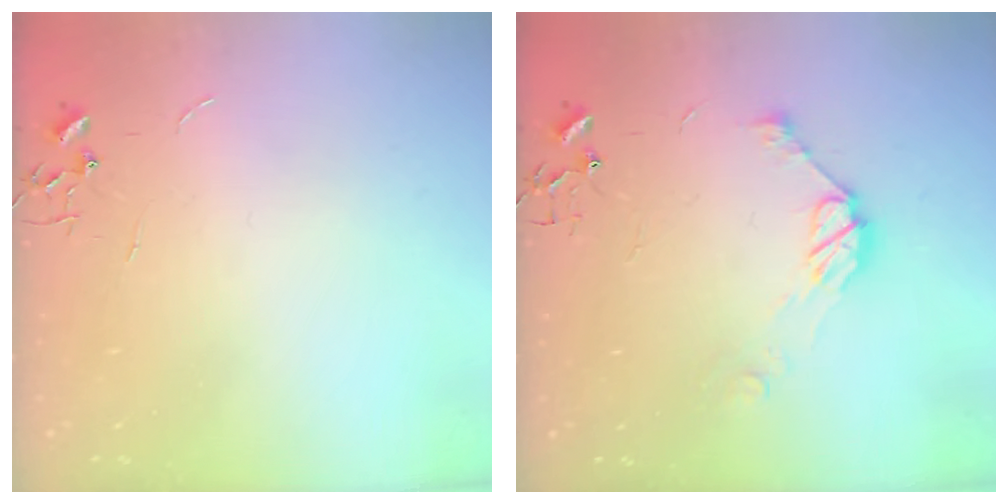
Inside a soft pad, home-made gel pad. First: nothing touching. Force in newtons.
{"total": 9.2, "press": 9.2, "slide": 0.5}